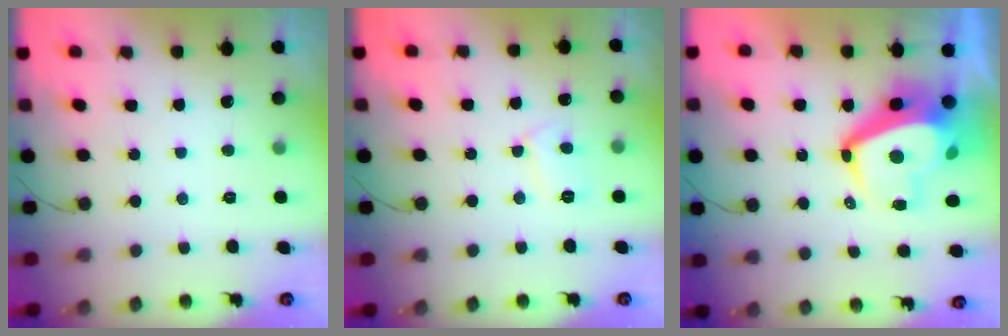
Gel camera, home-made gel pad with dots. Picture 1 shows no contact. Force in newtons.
{"total": 5.8, "press": 5.8, "slide": 0.6}
{"total": 12.1, "press": 12.0, "slide": 1.6}